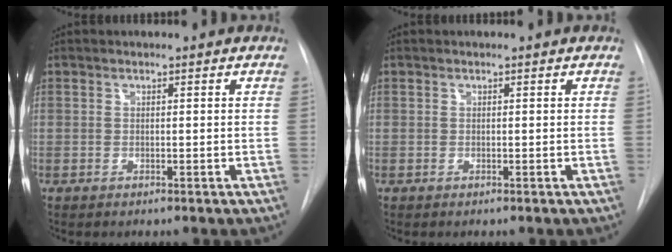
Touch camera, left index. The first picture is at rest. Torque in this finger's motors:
{"motor_torque": [0.00, 0.00, 0.00, 0.00]}